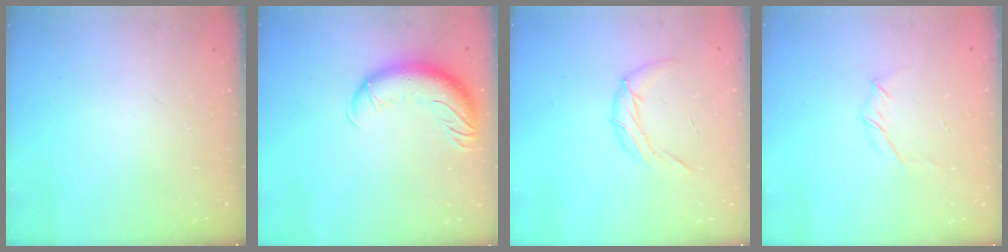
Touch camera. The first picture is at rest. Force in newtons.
{"total": 14.0, "press": 13.5, "slide": 3.7}
{"total": 9.6, "press": 9.4, "slide": 1.9}
{"total": 3.9, "press": 3.8, "slide": 0.9}